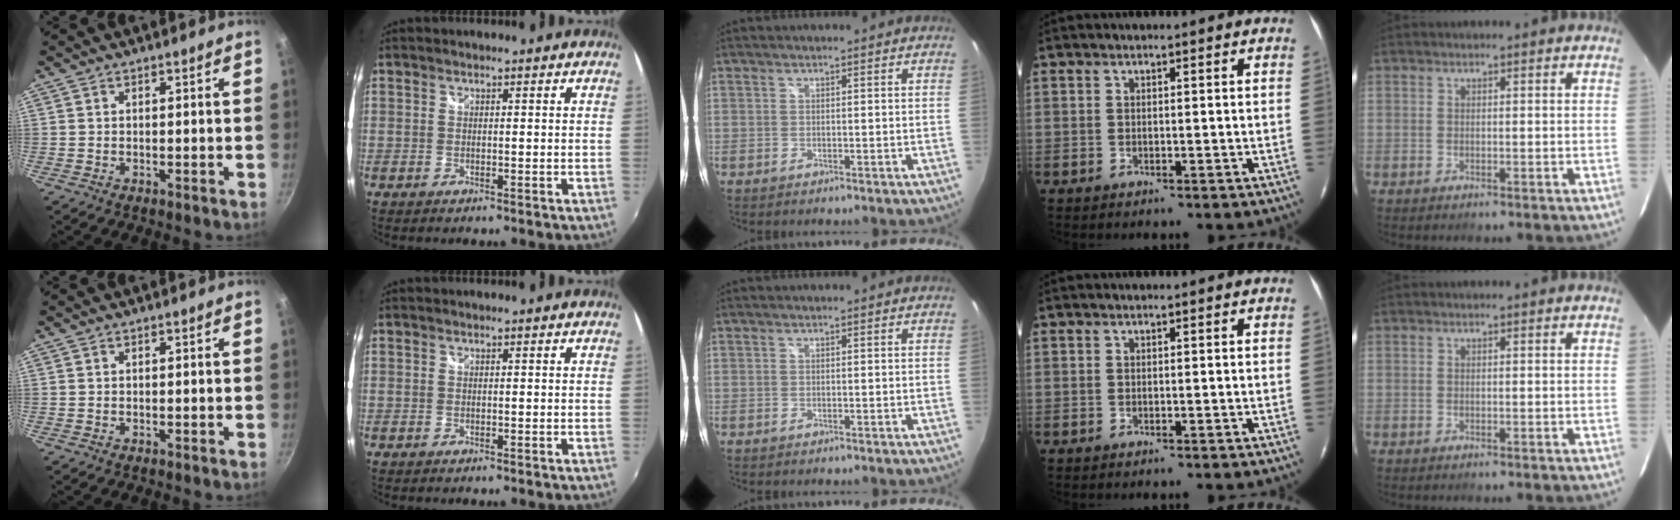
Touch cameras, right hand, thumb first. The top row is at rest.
{}